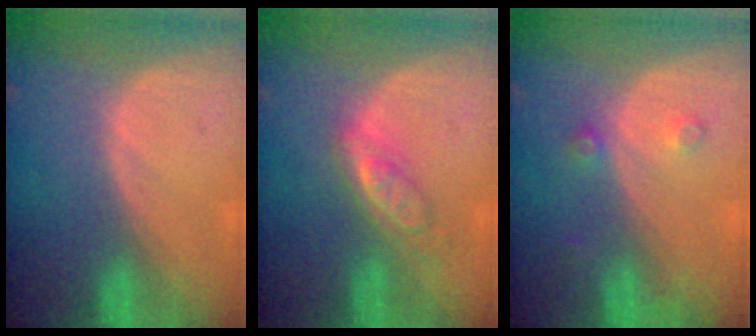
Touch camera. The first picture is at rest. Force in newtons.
{"total": 5.3, "press": 4.6, "slide": 2.6}
{"total": 2.5, "press": 2.1, "slide": 1.3}